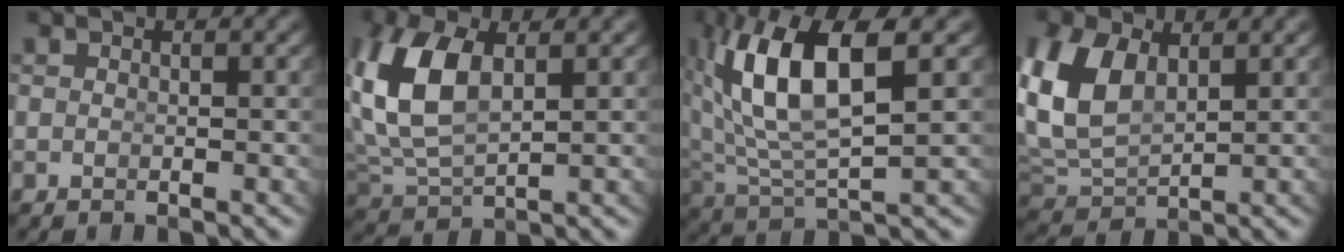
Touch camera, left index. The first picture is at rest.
{"total": 7.2, "force": [1.7, 4.6, 5.3], "torque": [-0.148, -0.017, 0.048]}
{"total": 9.0, "force": [2.2, 3.6, 7.9], "torque": [-0.168, -0.005, 0.051]}
{"total": 9.1, "force": [1.8, 7.1, 5.4], "torque": [-0.161, -0.024, 0.045]}